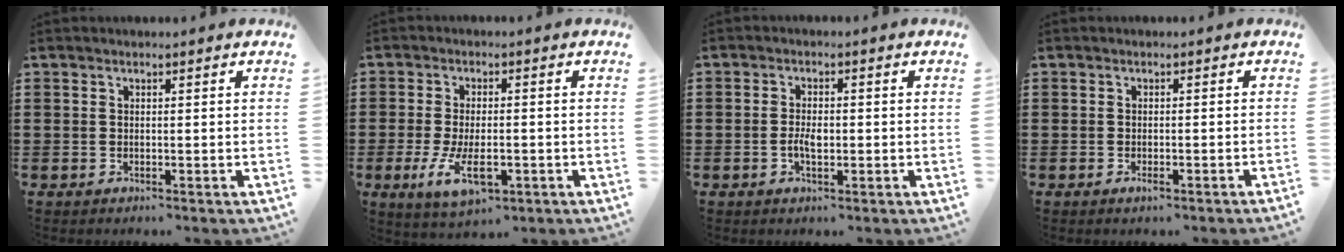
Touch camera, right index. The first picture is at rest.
{"total": 7.0, "force": [-2.0, 3.0, 6.0], "torque": [-0.119, -0.012, -0.039]}
{"total": 2.6, "force": [-0.5, 1.2, 2.2], "torque": [-0.042, 0.002, -0.008]}
{"total": 1.3, "force": [-0.9, -0.1, 1.0], "torque": [-0.017, -0.005, -0.016]}